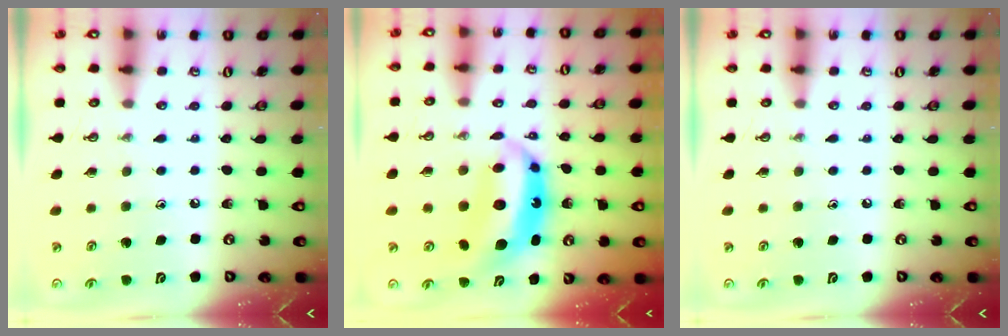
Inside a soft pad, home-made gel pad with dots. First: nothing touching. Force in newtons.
{"total": 8.7, "press": 8.6, "slide": 0.9}
{"total": 0.0}